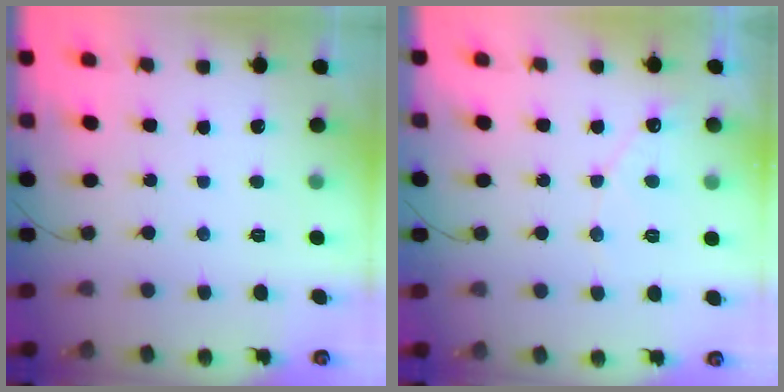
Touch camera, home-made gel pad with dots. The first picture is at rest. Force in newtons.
{"total": 5.4, "press": 5.4, "slide": 0.4}